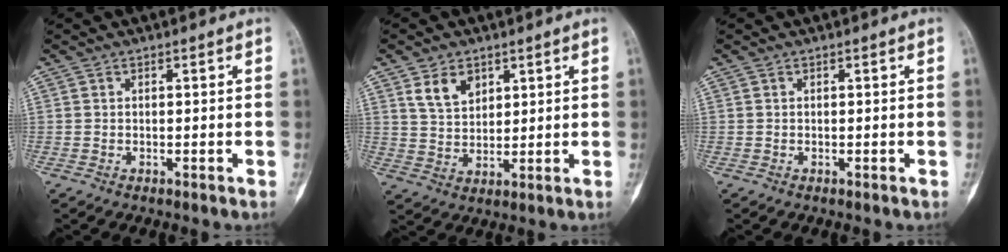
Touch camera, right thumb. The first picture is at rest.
{"total": 5.5, "force": [3.5, 4.1, 1.3], "torque": [-0.010, -0.017, 0.070]}
{"total": 0.0}